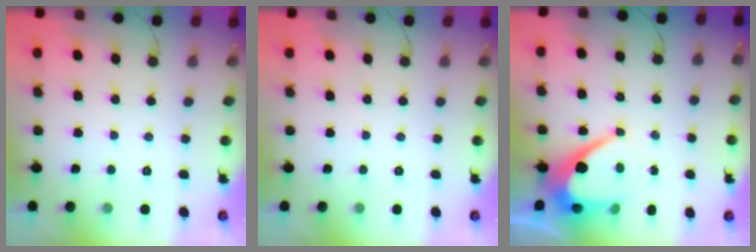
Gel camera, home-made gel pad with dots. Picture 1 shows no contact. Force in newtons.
{"total": 0.0}
{"total": 9.4, "press": 9.4, "slide": 0.7}